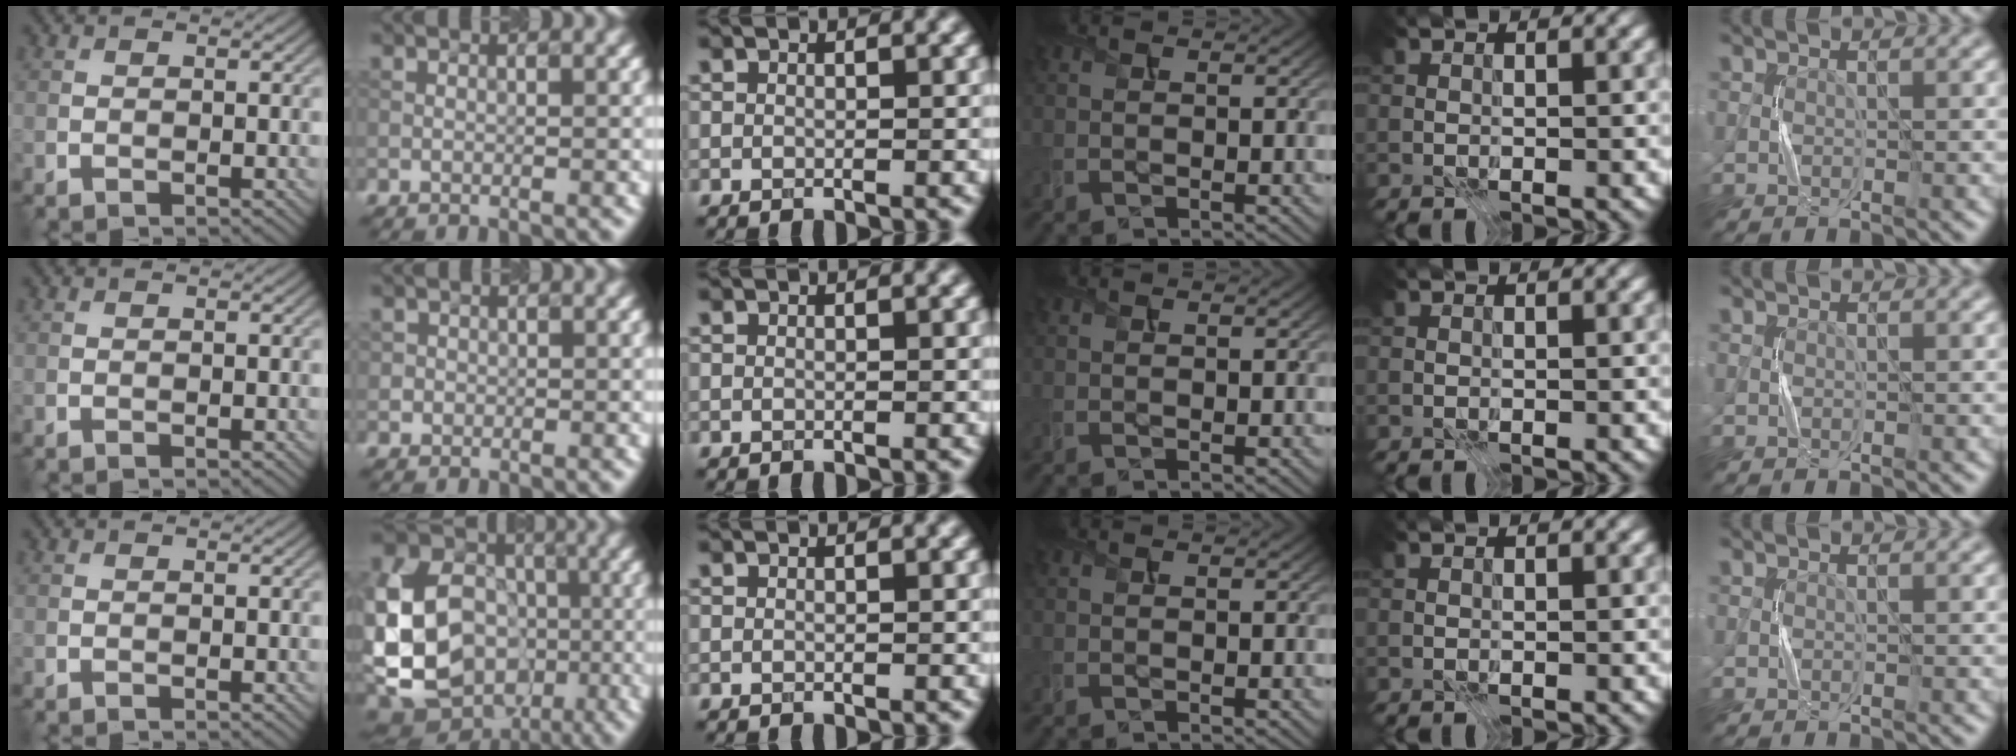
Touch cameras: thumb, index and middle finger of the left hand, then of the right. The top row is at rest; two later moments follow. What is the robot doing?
{"motion": "press", "object": "calculator"}